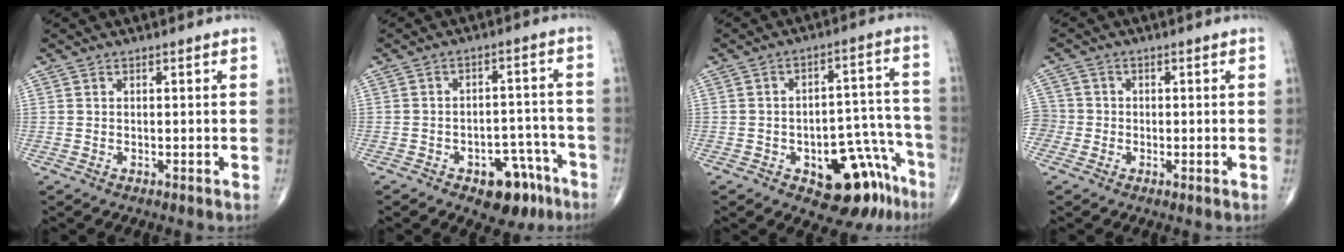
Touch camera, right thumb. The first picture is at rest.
{"total": 9.5, "force": [-5.6, 5.3, 5.5], "torque": [-0.038, 0.047, -0.071]}
{"total": 14.0, "force": [-7.9, 7.1, 9.1], "torque": [-0.063, 0.074, -0.101]}
{"total": 4.4, "force": [-1.2, 4.2, 0.7], "torque": [-0.011, 0.011, -0.028]}